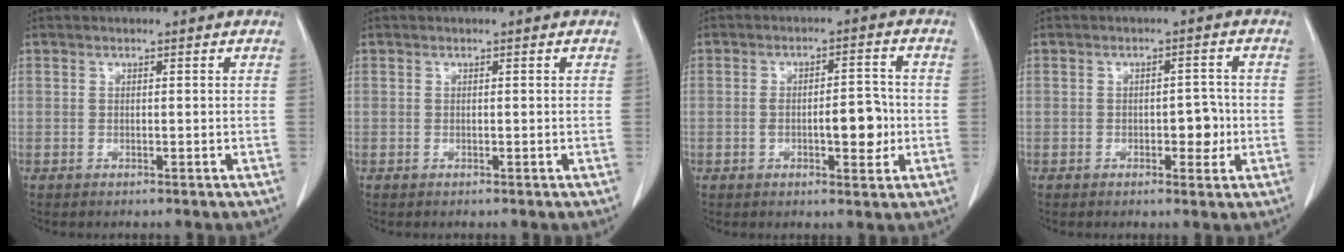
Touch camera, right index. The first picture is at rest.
{"total": 0.0}
{"total": 6.3, "force": [-1.1, 2.1, 5.9], "torque": [-0.092, 0.006, -0.014]}
{"total": 3.6, "force": [-0.7, 1.8, 3.0], "torque": [-0.031, 0.004, -0.007]}